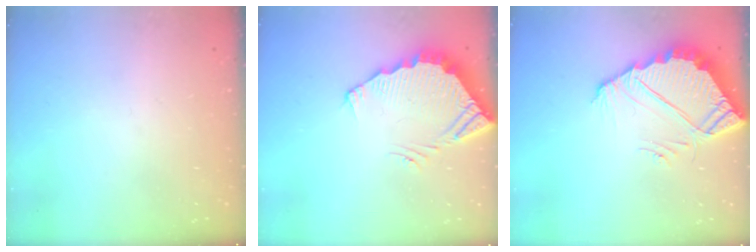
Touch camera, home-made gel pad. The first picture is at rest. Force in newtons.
{"total": 5.0, "press": 5.0, "slide": 0.2}
{"total": 6.1, "press": 6.1, "slide": 0.3}